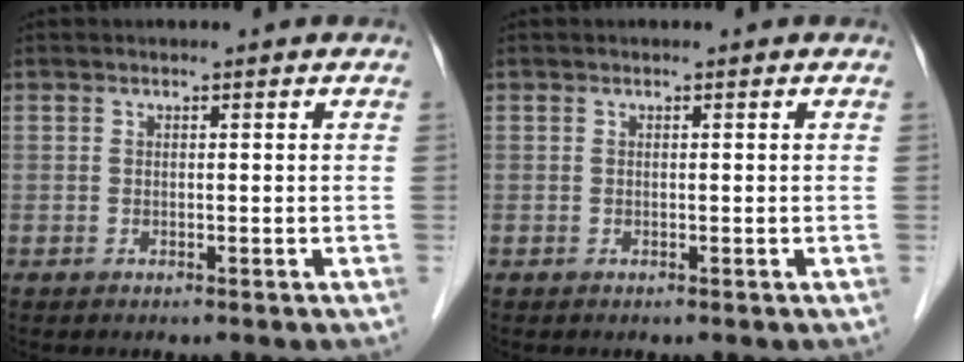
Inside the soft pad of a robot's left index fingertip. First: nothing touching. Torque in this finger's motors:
{"motor_torque": [-0.03, -0.02, 0.00, 0.00]}